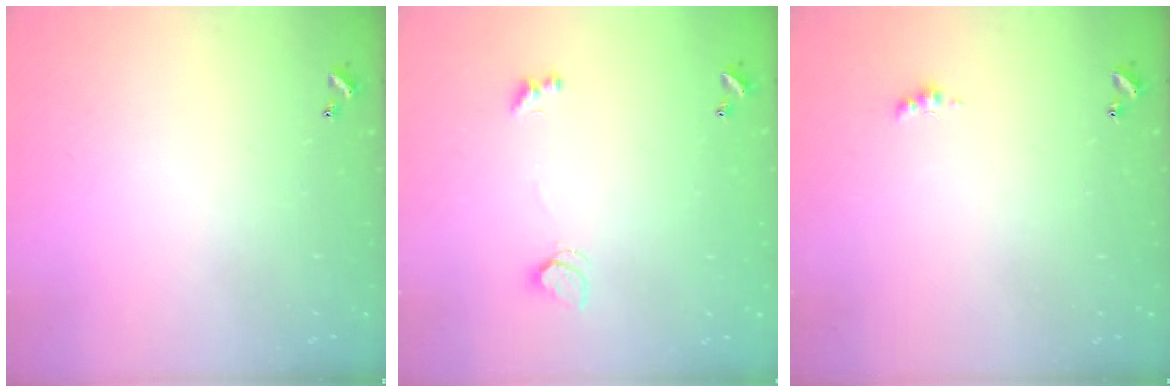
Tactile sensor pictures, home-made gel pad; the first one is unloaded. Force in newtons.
{"total": 2.2, "press": 2.1, "slide": 0.6}
{"total": 2.0, "press": 1.9, "slide": 0.5}